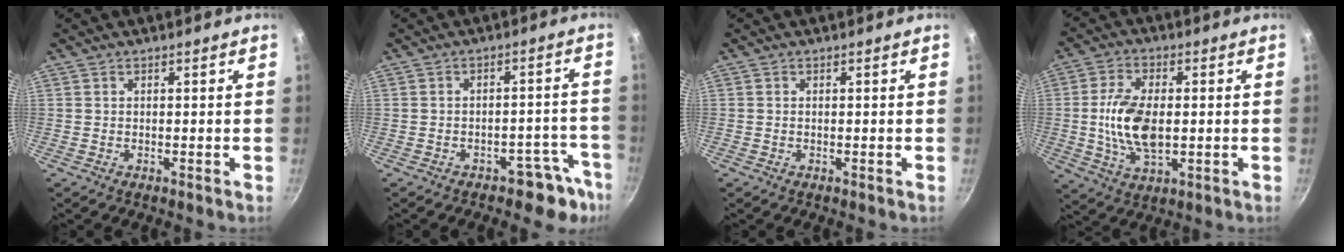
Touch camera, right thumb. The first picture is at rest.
{"total": 6.9, "force": [-5.0, 3.8, 2.8], "torque": [0.027, 0.067, -0.049]}
{"total": 0.0}
{"total": 11.8, "force": [-0.3, 6.6, 9.8], "torque": [-0.179, 0.005, -0.005]}